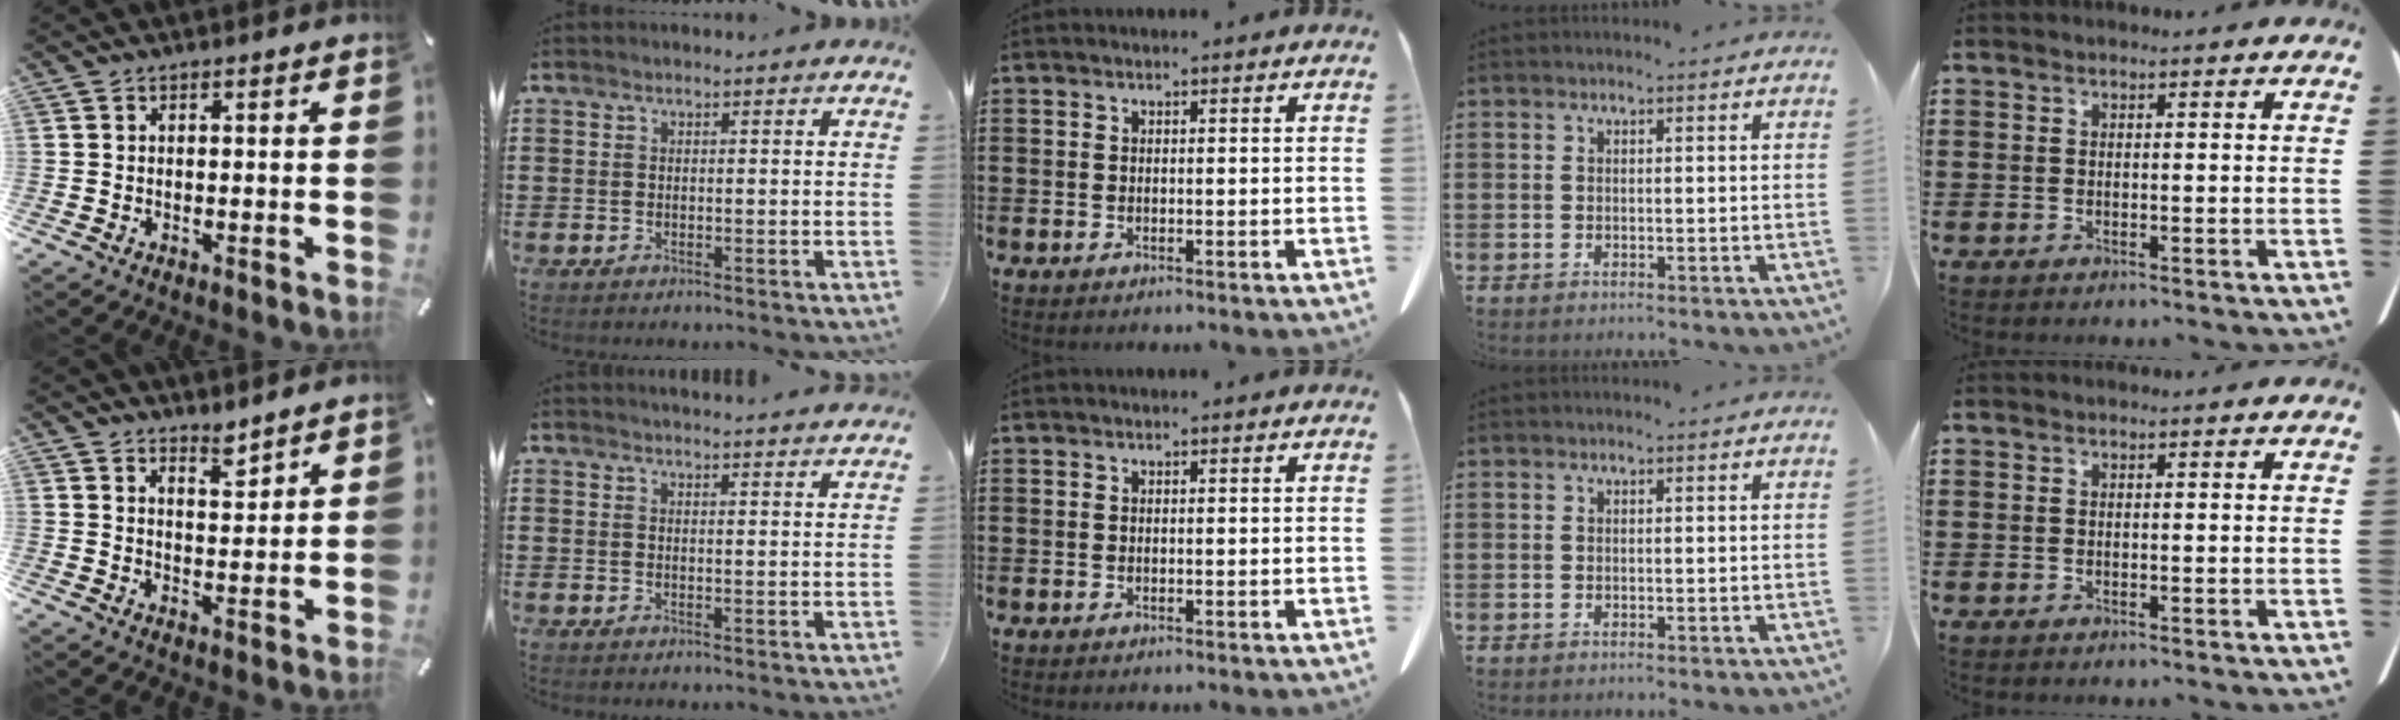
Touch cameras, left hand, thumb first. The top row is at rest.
{"thumb": {"total": 4.2, "force": [4.0, 1.1, 0.8], "torque": [0.000, -0.032, 0.071]}, "index": {"total": 2.2, "force": [2.2, -0.3, 0.0], "torque": [-0.005, -0.005, 0.042]}}